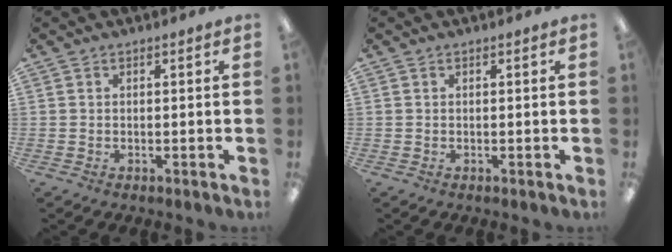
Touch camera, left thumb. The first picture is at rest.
{"total": 0.0}